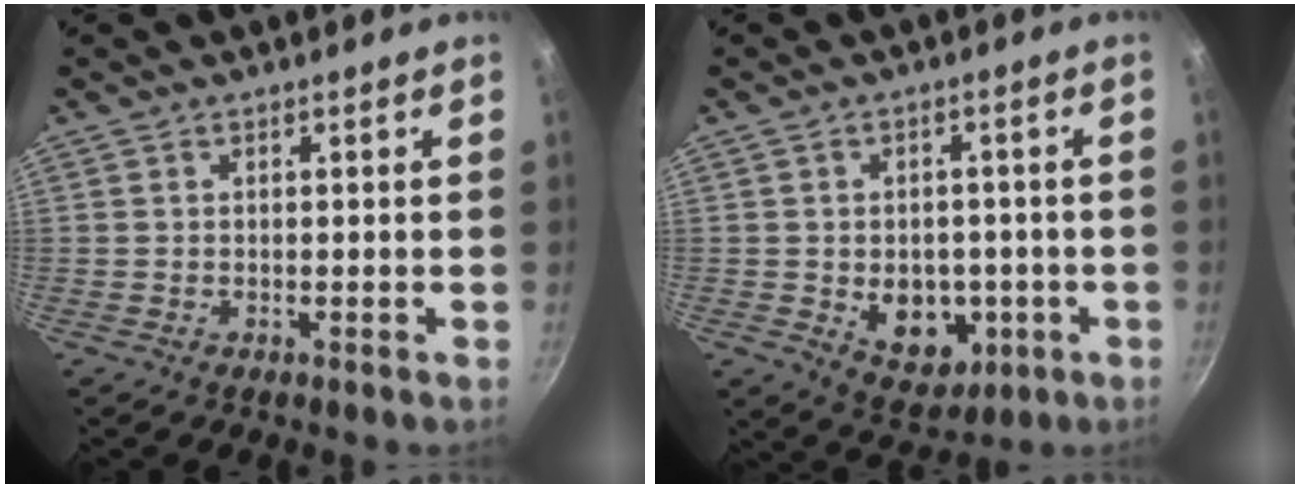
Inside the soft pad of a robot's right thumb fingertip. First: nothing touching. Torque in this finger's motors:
{"motor_torque": [-0.22, 0.51, 0.49, 0.64, 0.12]}